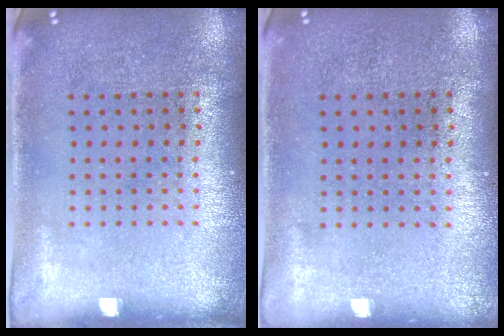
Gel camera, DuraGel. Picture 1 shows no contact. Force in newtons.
{"total": 0.0}